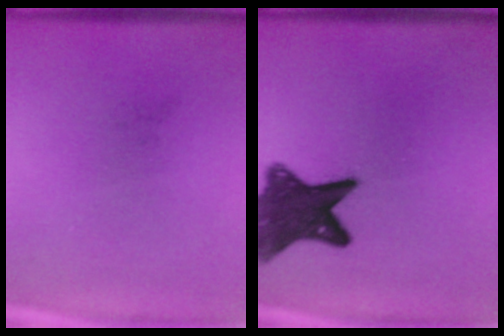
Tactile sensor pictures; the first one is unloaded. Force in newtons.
{"total": 11.5}